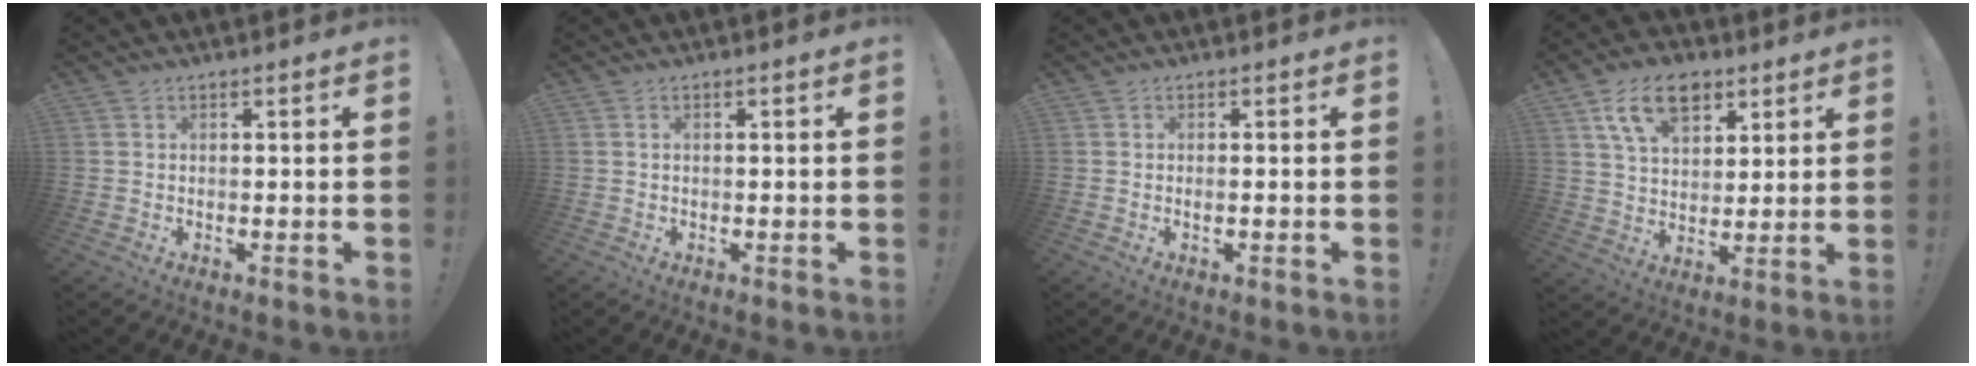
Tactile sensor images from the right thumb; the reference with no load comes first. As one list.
[{"total": 0.9, "force": [-0.4, -0.2, 0.8], "torque": [-0.022, 0.003, -0.006]}, {"total": 0.8, "force": [-0.4, 0.0, 0.7], "torque": [-0.009, -0.002, -0.008]}, {"total": 13.2, "force": [7.0, 8.2, 7.6], "torque": [-0.121, -0.016, 0.132]}]